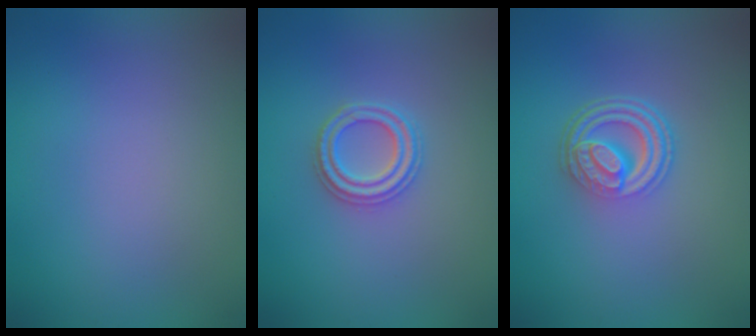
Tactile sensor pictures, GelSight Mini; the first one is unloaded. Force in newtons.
{"total": 2.7, "press": 2.6, "slide": 0.7}
{"total": 4.7, "press": 3.4, "slide": 3.3}